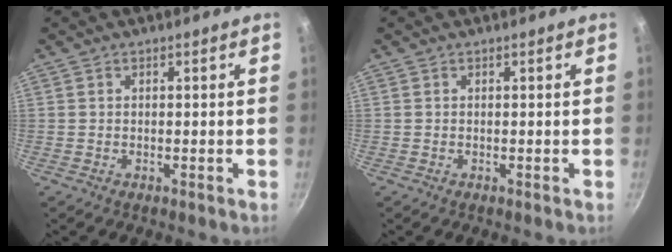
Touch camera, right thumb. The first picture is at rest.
{"total": 0.0}